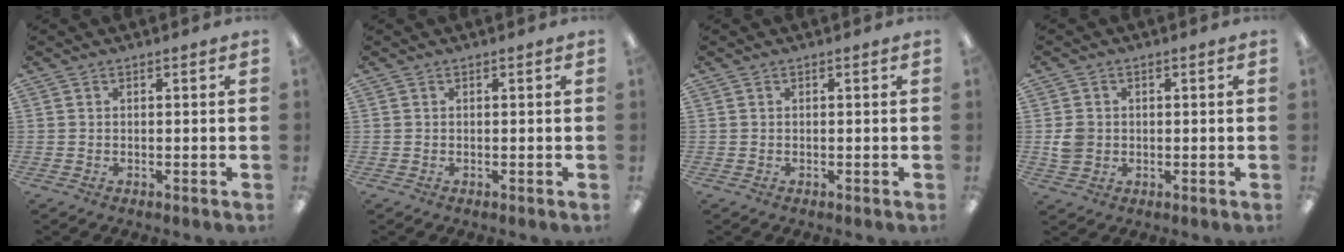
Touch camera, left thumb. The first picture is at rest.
{"total": 0.0}
{"total": 0.0}
{"total": 4.1, "force": [0.0, 3.7, 1.7], "torque": [-0.023, 0.006, 0.001]}